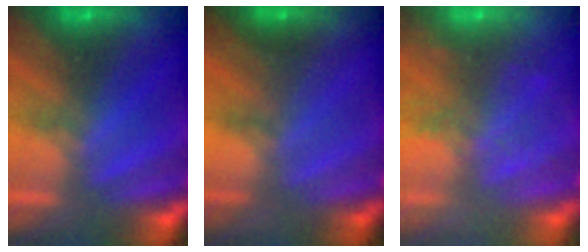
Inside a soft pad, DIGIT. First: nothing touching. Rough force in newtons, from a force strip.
{"total": 1.7}
{"total": 6.9}